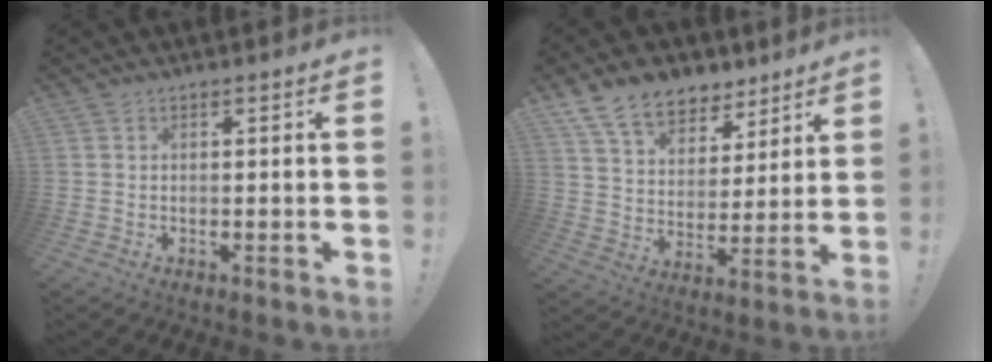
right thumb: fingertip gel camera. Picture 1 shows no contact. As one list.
[{"total": 14.0, "force": [10.1, 8.2, 5.2], "torque": [-0.095, -0.066, 0.191]}]